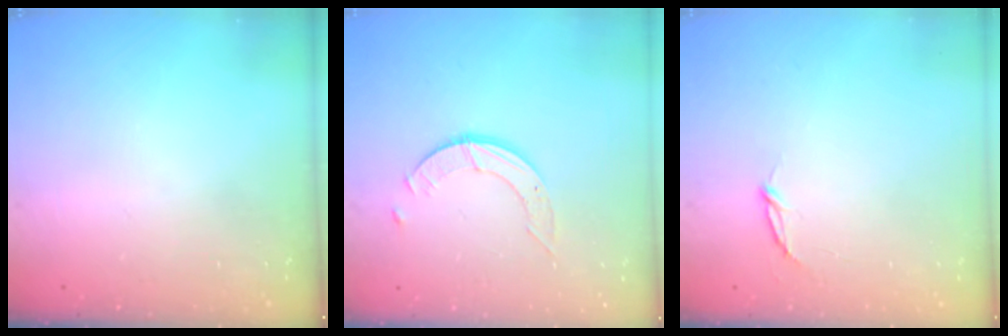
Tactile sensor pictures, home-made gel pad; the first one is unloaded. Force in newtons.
{"total": 4.0, "press": 4.0, "slide": 0.2}
{"total": 2.8, "press": 2.8, "slide": 0.3}